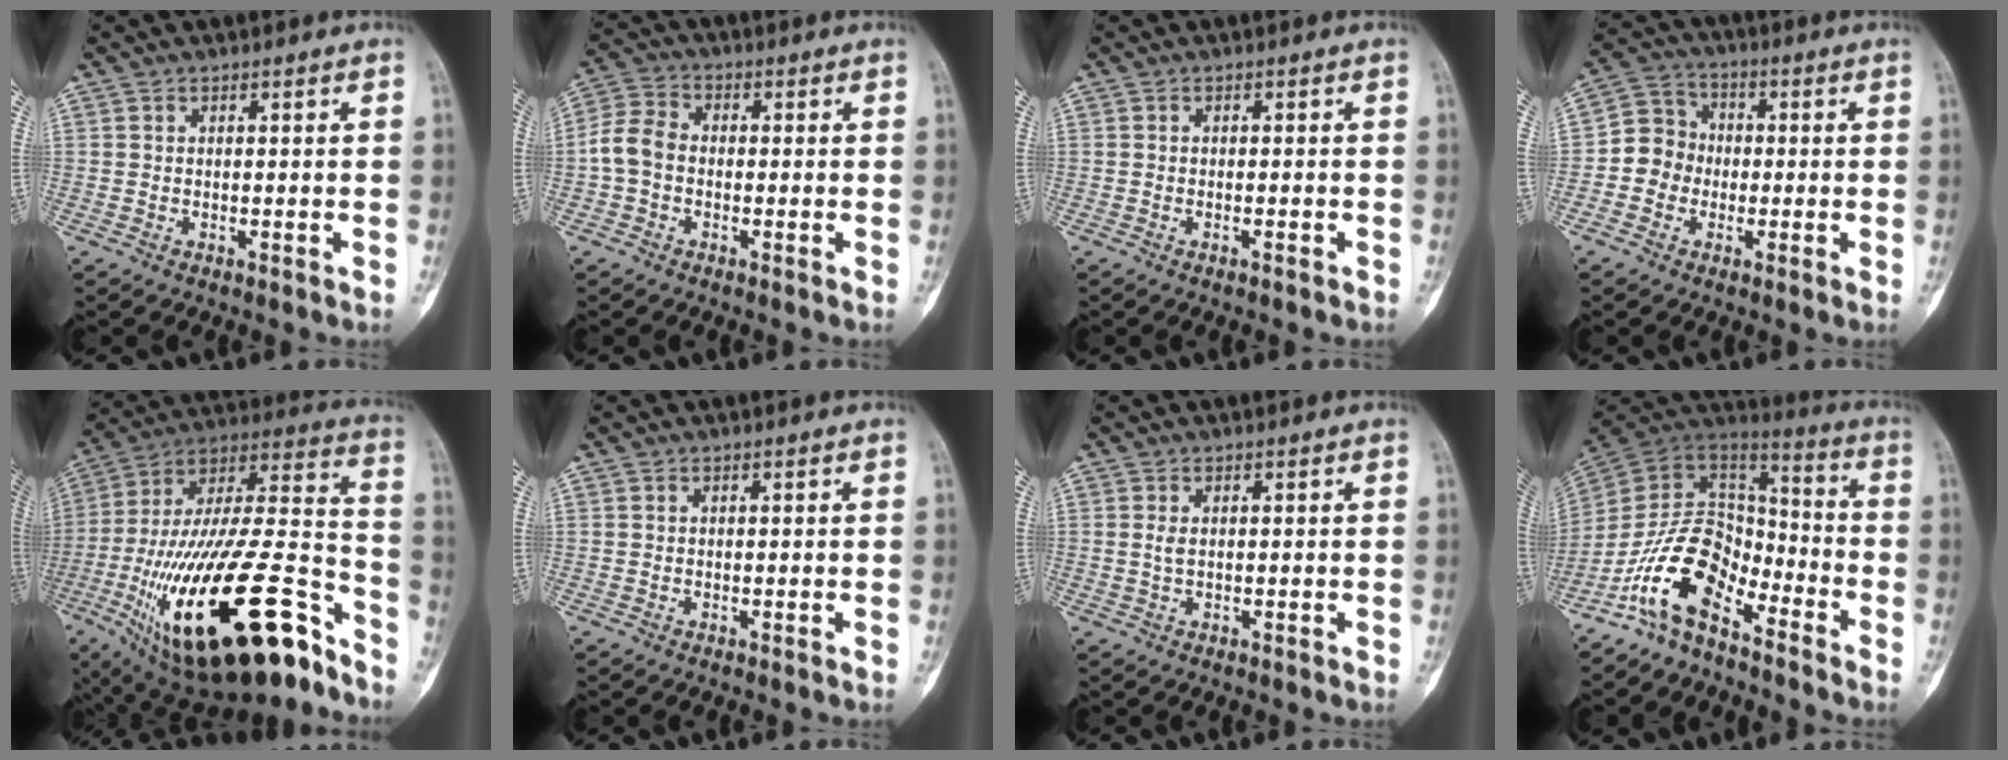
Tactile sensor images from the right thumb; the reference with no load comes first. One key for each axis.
{"total": 6.2, "fx": -1.0, "fy": 4.6, "fz": 4.0, "tx": -0.077, "ty": 0.019, "tz": -0.033}
{"total": 0.7, "fx": -0.5, "fy": 0.0, "fz": 0.6, "tx": -0.017, "ty": 0.005, "tz": -0.005}
{"total": 7.7, "fx": -1.2, "fy": 7.1, "fz": 2.7, "tx": -0.018, "ty": 0.026, "tz": -0.037}
{"total": 38.3, "fx": -18.4, "fy": 14.0, "fz": 30.6, "tx": -0.529, "ty": 0.058, "tz": -0.294}
{"total": 0.0}
{"total": 1.4, "fx": 0.2, "fy": 0.6, "fz": 1.2, "tx": -0.031, "ty": 0.000, "tz": 0.009}
{"total": 14.9, "fx": -9.3, "fy": 7.8, "fz": 8.6, "tx": -0.143, "ty": 0.098, "tz": -0.185}